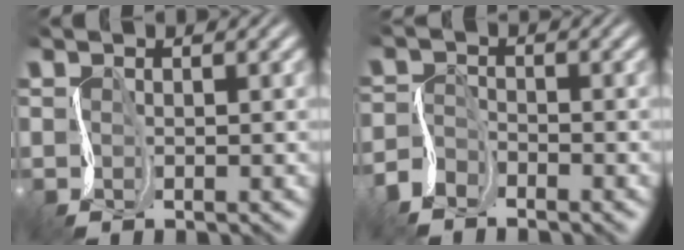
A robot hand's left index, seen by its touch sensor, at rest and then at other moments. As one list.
[{"total": 2.4, "force": [-2.1, 1.0, 0.5], "torque": [-0.015, 0.001, -0.052]}]